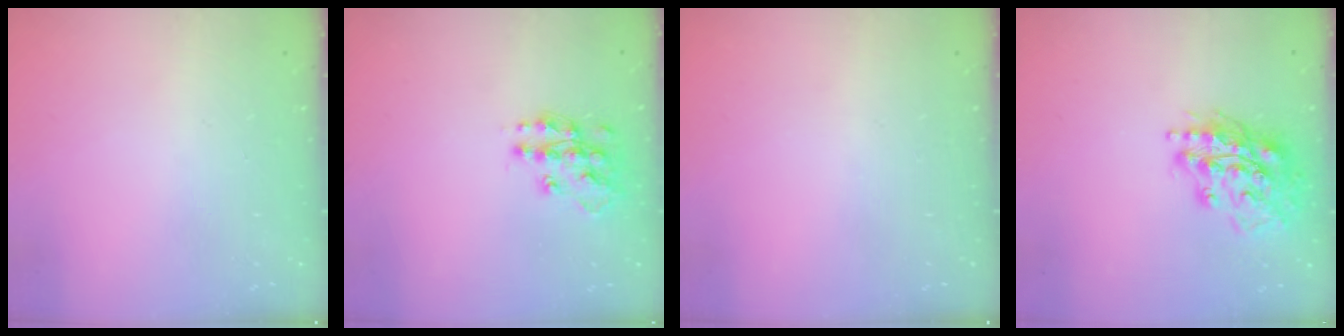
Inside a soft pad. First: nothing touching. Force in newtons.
{"total": 13.2, "press": 13.1, "slide": 0.9}
{"total": 0.0}
{"total": 18.0, "press": 17.8, "slide": 2.5}